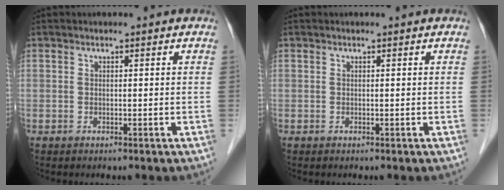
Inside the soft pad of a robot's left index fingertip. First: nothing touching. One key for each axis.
{"total": 0.0}